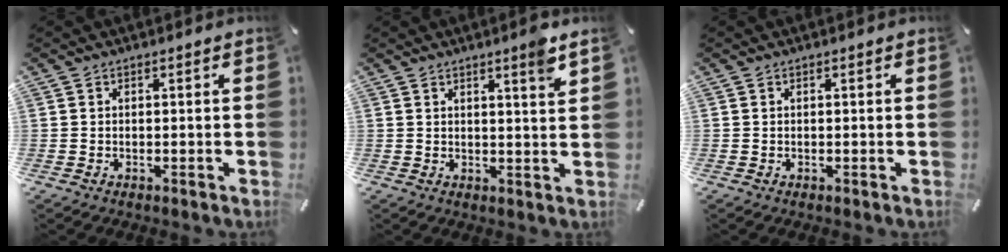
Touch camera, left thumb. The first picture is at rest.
{"total": 4.4, "force": [3.1, 0.1, 3.0], "torque": [-0.043, -0.022, 0.048]}
{"total": 0.0}